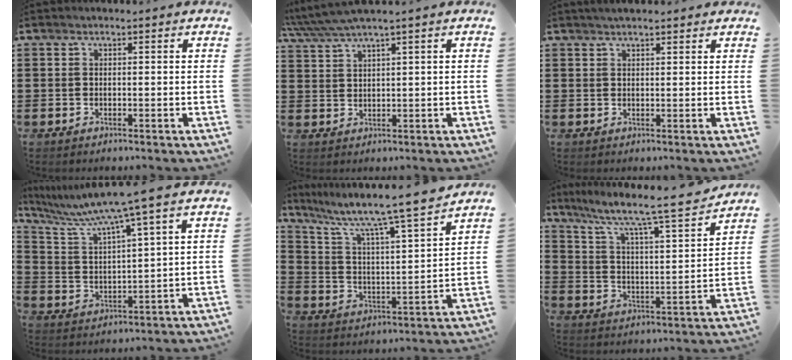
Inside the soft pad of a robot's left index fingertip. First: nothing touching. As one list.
[{"total": 3.4, "force": [2.7, -0.1, 2.1], "torque": [-0.057, -0.006, 0.044]}, {"total": 2.0, "force": [1.8, 0.3, 0.8], "torque": [-0.019, 0.006, 0.033]}, {"total": 8.7, "force": [6.9, -1.0, 5.2], "torque": [-0.128, -0.044, 0.107]}, {"total": 8.9, "force": [7.6, -0.1, 4.7], "torque": [-0.123, -0.056, 0.118]}, {"total": 8.5, "force": [7.1, 0.4, 4.7], "torque": [-0.112, -0.058, 0.108]}]